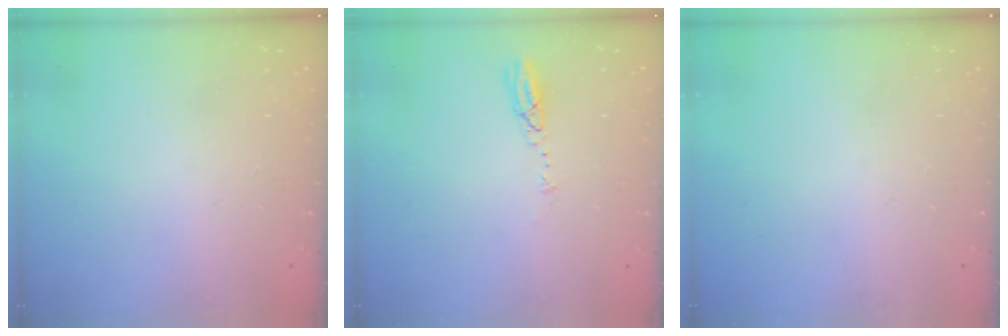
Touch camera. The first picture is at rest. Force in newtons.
{"total": 3.8, "press": 3.8, "slide": 0.3}
{"total": 0.0}